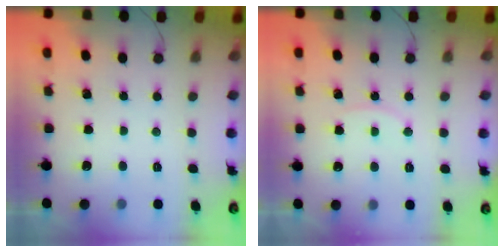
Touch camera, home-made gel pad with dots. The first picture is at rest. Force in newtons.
{"total": 6.4, "press": 6.4, "slide": 0.3}